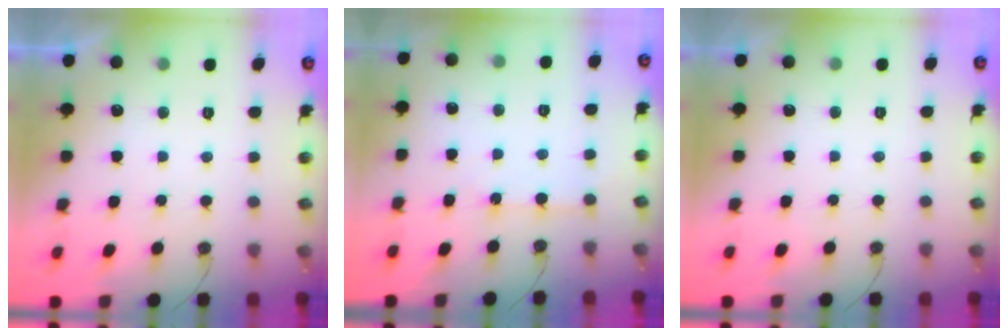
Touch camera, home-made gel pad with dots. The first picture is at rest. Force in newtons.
{"total": 6.4, "press": 6.3, "slide": 0.7}
{"total": 0.0}